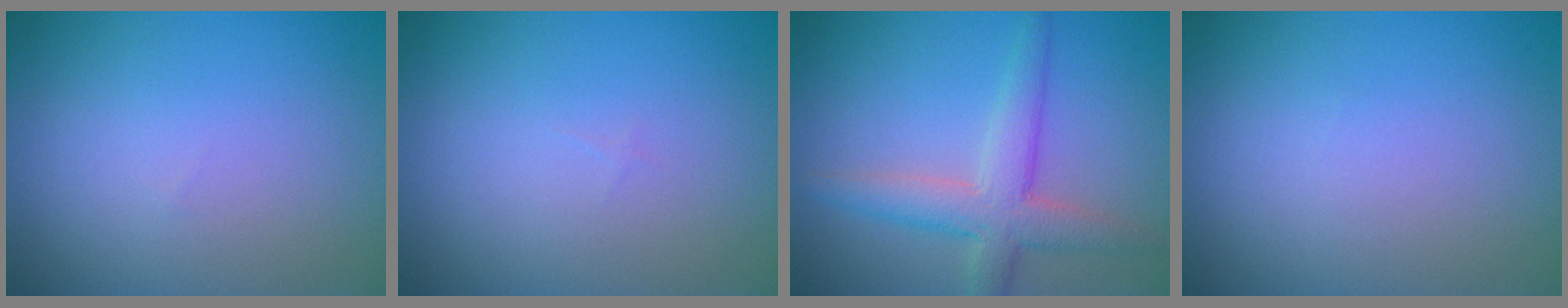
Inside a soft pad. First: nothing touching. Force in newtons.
{"total": 0.0}
{"total": 4.6, "press": 4.6, "slide": 0.4}
{"total": 0.0}